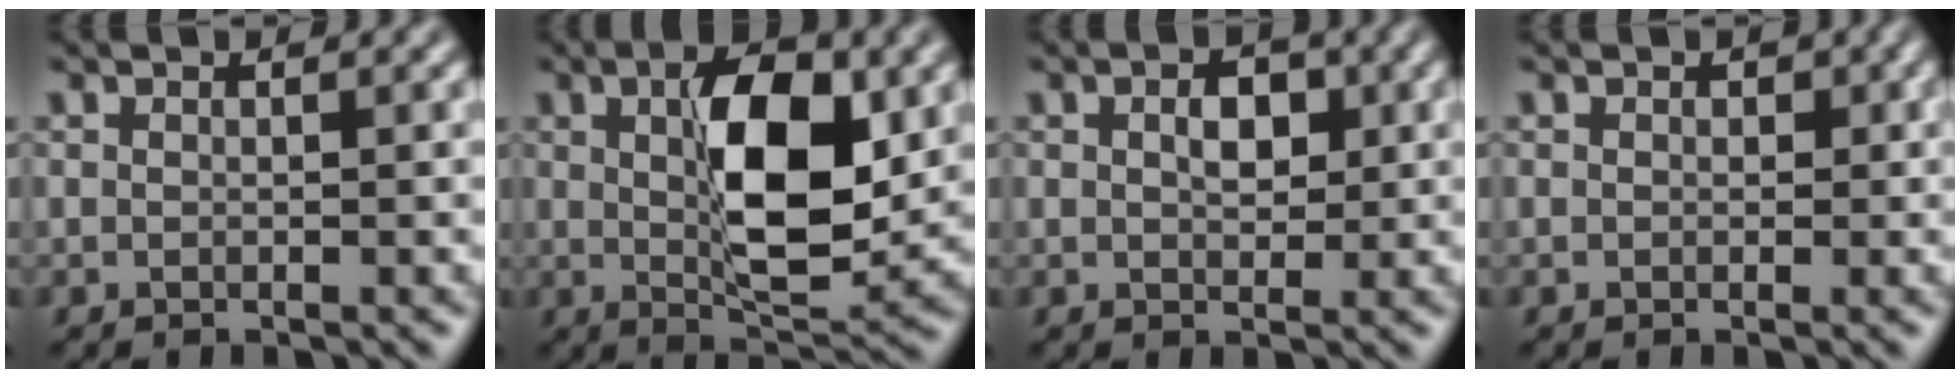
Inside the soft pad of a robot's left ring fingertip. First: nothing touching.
{"total": 7.6, "force": [0.9, 2.8, 7.0], "torque": [-0.121, 0.000, 0.027]}
{"total": 1.7, "force": [0.2, 1.0, 1.4], "torque": [-0.031, 0.005, 0.011]}
{"total": 0.9, "force": [0.2, 0.8, 0.5], "torque": [-0.001, 0.011, -0.001]}